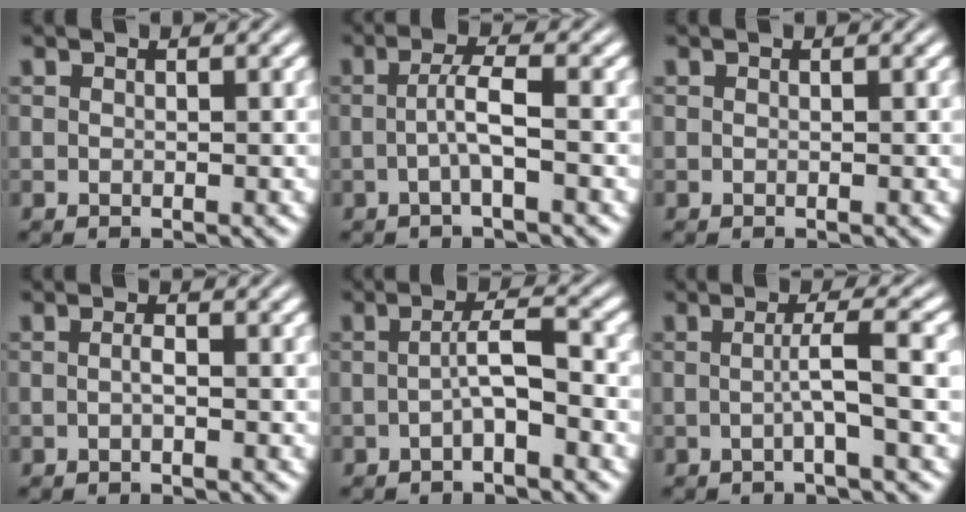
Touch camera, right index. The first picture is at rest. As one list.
[{"total": 2.6, "force": [-0.7, -0.8, 2.3], "torque": [-0.037, 0.001, -0.010]}, {"total": 0.0}, {"total": 1.0, "force": [-0.6, -0.4, 0.7], "torque": [-0.012, -0.004, -0.007]}, {"total": 2.5, "force": [-1.1, -0.7, 2.2], "torque": [-0.028, 0.001, -0.017]}, {"total": 2.7, "force": [-0.5, -1.4, 2.2], "torque": [-0.027, 0.003, -0.008]}]